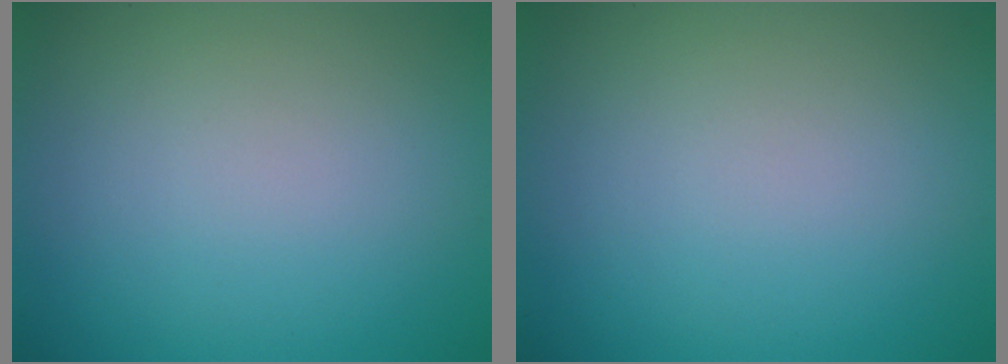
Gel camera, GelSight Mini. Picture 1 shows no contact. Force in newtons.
{"total": 0.0}